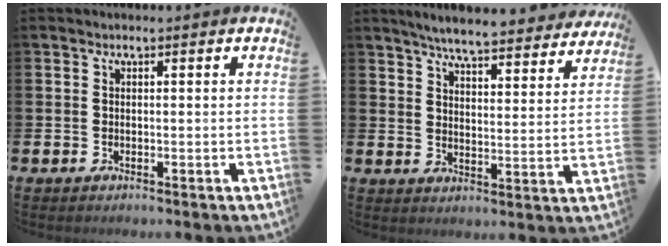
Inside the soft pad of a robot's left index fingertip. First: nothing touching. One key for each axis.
{"total": 6.3, "fx": 6.1, "fy": 0.3, "fz": 1.7, "tx": -0.045, "ty": -0.042, "tz": 0.103}